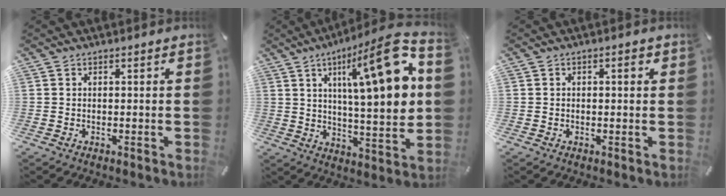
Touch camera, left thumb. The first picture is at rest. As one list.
[{"total": 22.6, "force": [7.3, 6.5, 20.4], "torque": [-0.295, -0.048, 0.101]}, {"total": 1.7, "force": [0.2, 0.8, 1.5], "torque": [-0.030, 0.005, 0.002]}]